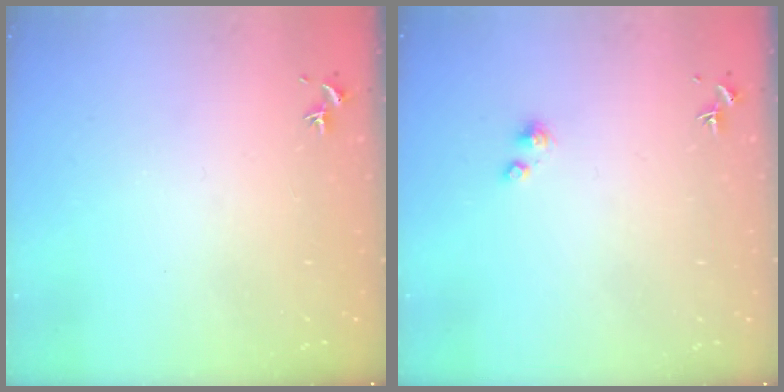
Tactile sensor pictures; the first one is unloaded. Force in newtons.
{"total": 2.2, "press": 2.2, "slide": 0.2}